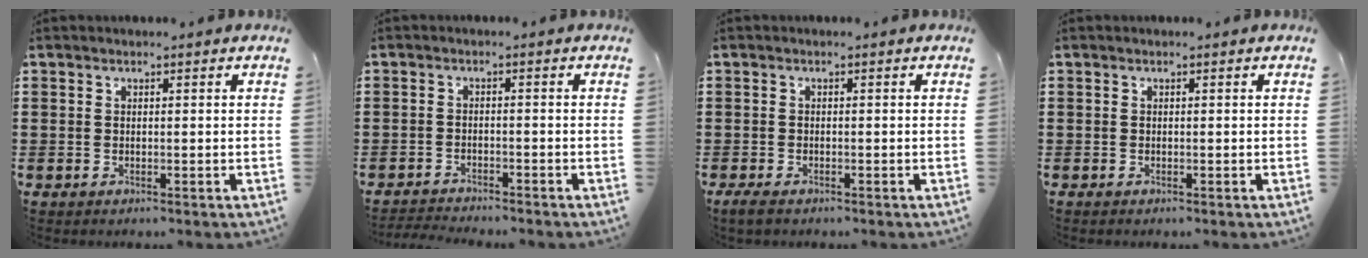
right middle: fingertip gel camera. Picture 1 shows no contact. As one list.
[{"total": 2.3, "force": [-2.3, 0.1, 0.0], "torque": [-0.005, 0.000, -0.050]}, {"total": 1.2, "force": [-0.8, 0.4, 0.7], "torque": [-0.022, -0.003, -0.020]}, {"total": 0.0}]